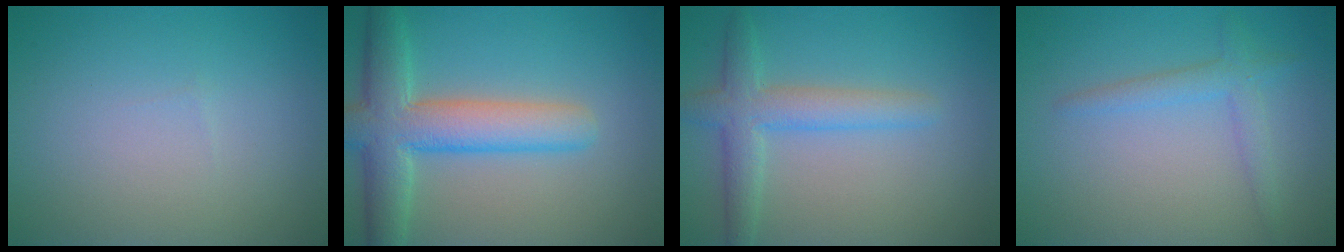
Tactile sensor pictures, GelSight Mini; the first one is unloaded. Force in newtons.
{"total": 7.0, "press": 7.0, "slide": 0.4}
{"total": 3.9, "press": 3.9, "slide": 0.2}
{"total": 3.0, "press": 3.0, "slide": 0.2}